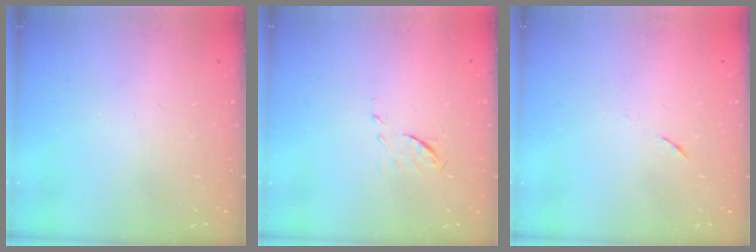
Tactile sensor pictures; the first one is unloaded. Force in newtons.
{"total": 5.8, "press": 5.8, "slide": 0.8}
{"total": 3.5, "press": 3.4, "slide": 0.9}